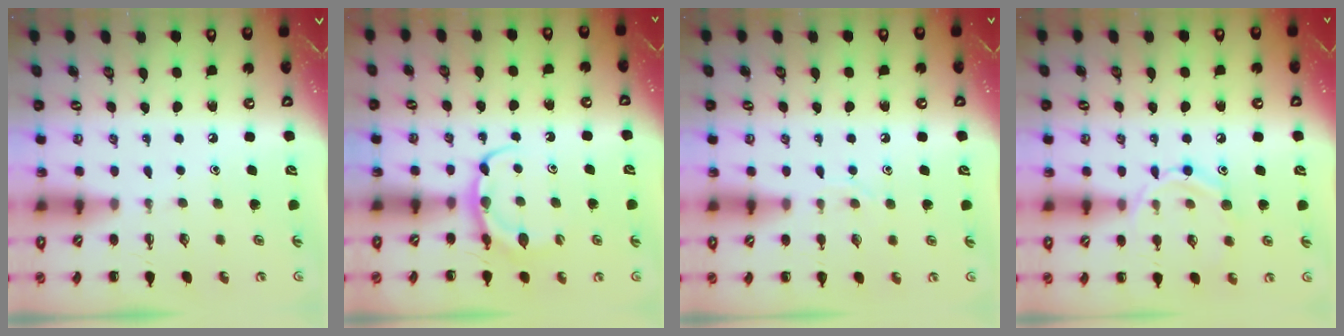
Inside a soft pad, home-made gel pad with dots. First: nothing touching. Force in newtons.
{"total": 6.5, "press": 6.5, "slide": 0.3}
{"total": 6.3, "press": 6.1, "slide": 1.3}
{"total": 9.9, "press": 9.9, "slide": 1.0}